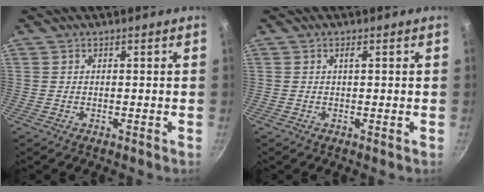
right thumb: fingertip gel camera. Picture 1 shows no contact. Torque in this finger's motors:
{"motor_torque": [0.02, -0.31, 0.47, -0.11, 0.08]}